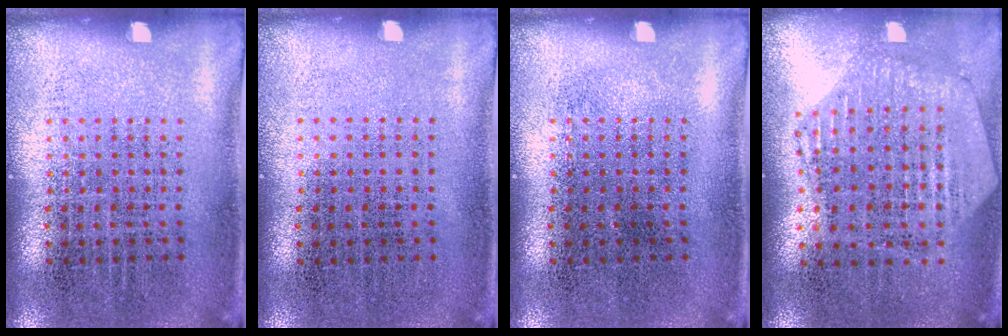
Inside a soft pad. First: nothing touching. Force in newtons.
{"total": 0.0}
{"total": 0.0}
{"total": 1.3, "press": 1.2, "slide": 0.2}